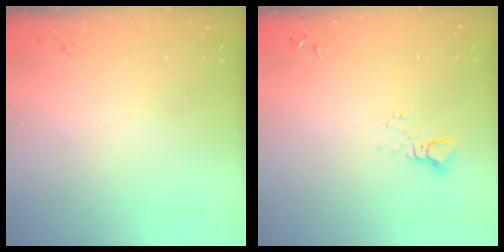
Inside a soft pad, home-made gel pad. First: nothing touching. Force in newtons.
{"total": 3.1, "press": 3.1, "slide": 0.1}